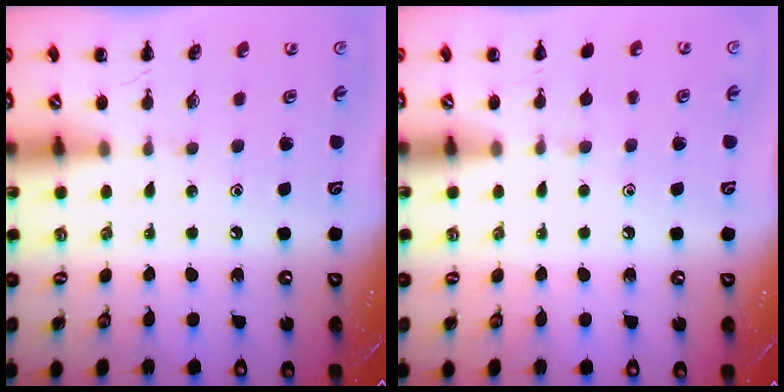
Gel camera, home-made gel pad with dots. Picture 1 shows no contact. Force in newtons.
{"total": 4.8, "press": 4.5, "slide": 1.7}